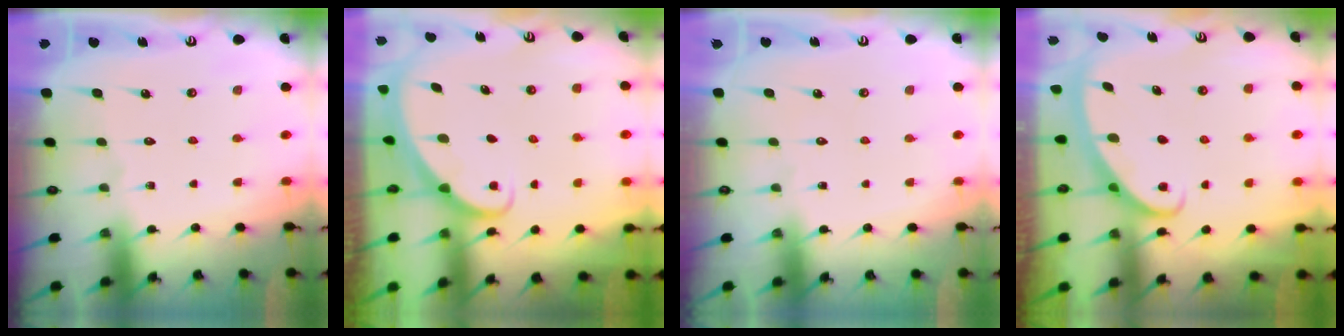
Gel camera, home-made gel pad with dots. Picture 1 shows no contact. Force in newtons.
{"total": 1.9, "press": 1.9, "slide": 0.1}
{"total": 0.0}
{"total": 2.9, "press": 2.9, "slide": 0.3}